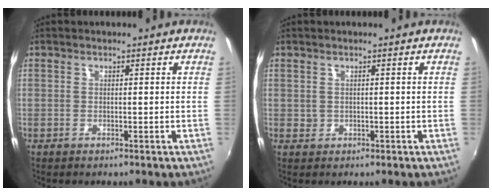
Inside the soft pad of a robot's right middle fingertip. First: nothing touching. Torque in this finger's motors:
{"motor_torque": [0.13, -0.11, 0.07, 0.00]}